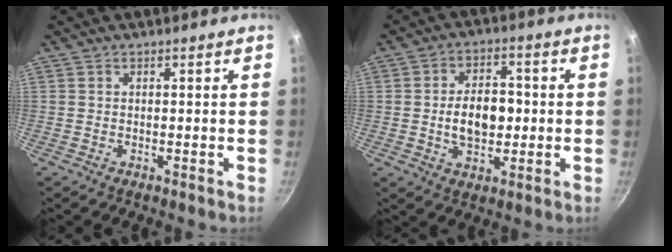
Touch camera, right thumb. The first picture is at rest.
{"total": 9.8, "force": [-0.4, 6.3, 7.5], "torque": [-0.096, 0.011, -0.009]}